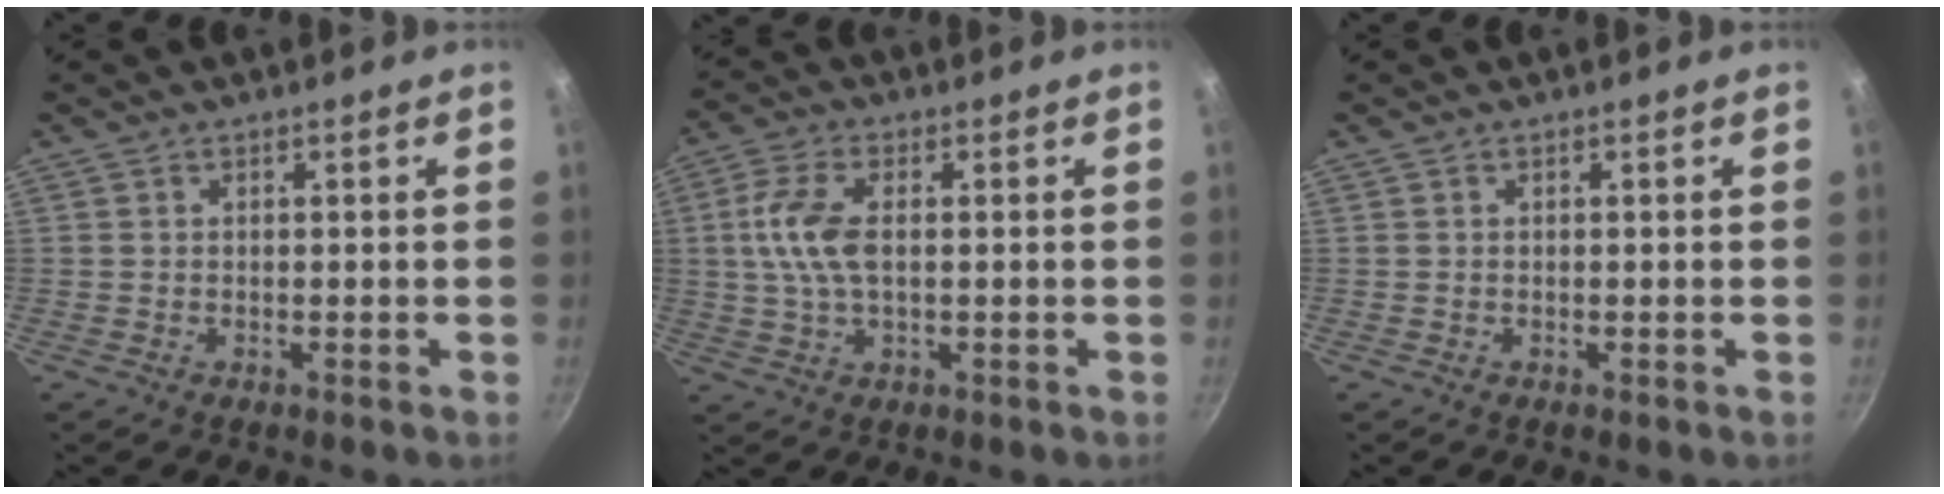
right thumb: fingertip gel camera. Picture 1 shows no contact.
{"total": 8.6, "force": [0.8, 4.5, 7.3], "torque": [-0.149, 0.010, 0.010]}
{"total": 0.0}